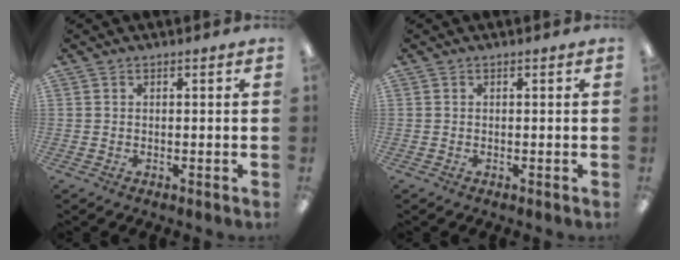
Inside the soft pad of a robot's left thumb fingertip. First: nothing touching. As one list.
[{"total": 0.0}]